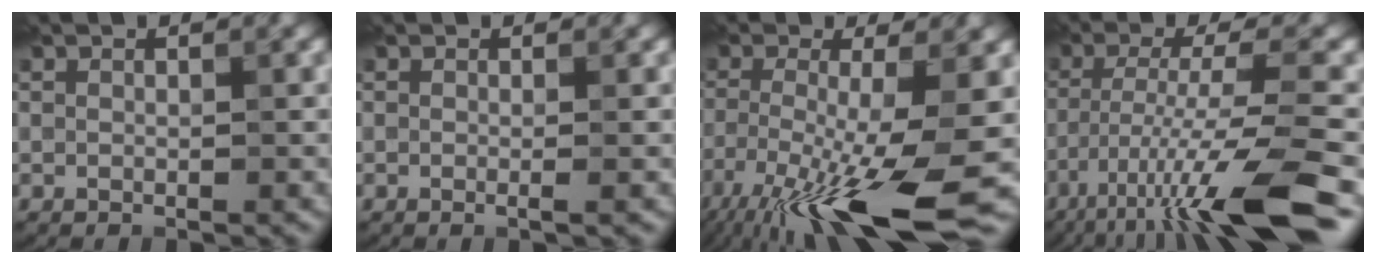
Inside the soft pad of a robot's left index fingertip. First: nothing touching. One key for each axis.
{"total": 0.9, "fx": -0.1, "fy": 0.2, "fz": 0.8, "tx": -0.012, "ty": -0.008, "tz": -0.007}
{"total": 12.5, "fx": -6.4, "fy": 2.4, "fz": 10.5, "tx": -0.201, "ty": -0.031, "tz": -0.112}
{"total": 10.2, "fx": -6.1, "fy": 1.1, "fz": 8.2, "tx": -0.130, "ty": 0.003, "tz": -0.104}